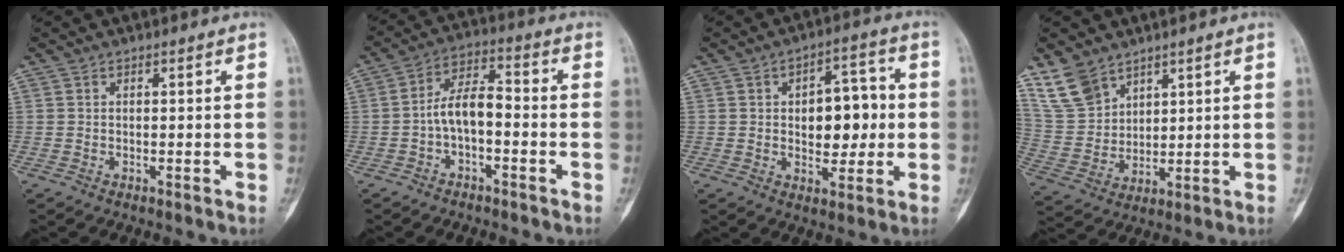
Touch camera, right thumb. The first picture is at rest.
{"total": 7.5, "force": [-1.8, 3.8, 6.2], "torque": [-0.108, 0.040, -0.040]}
{"total": 10.8, "force": [0.6, 6.4, 8.6], "torque": [-0.083, 0.014, 0.011]}
{"total": 9.2, "force": [6.7, 5.6, 2.8], "torque": [-0.045, -0.030, 0.151]}